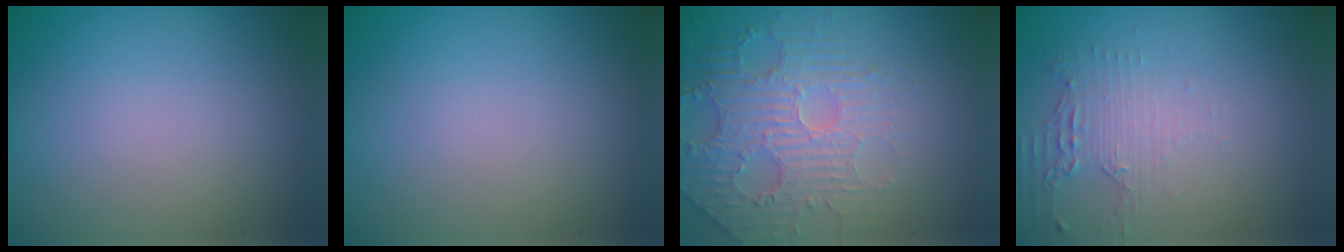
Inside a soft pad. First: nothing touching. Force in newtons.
{"total": 0.0}
{"total": 4.6, "press": 3.8, "slide": 2.7}
{"total": 2.1, "press": 1.6, "slide": 1.4}